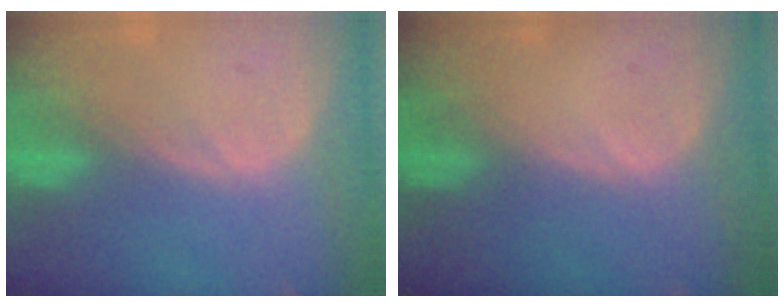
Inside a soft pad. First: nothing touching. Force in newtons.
{"total": 0.0}